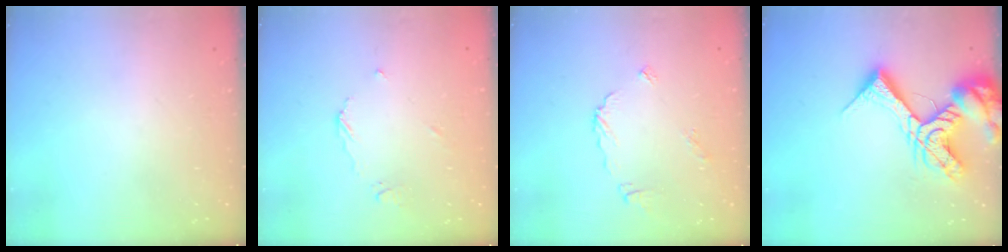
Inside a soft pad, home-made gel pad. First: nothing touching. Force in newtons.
{"total": 4.2, "press": 4.2, "slide": 0.4}
{"total": 7.0, "press": 7.0, "slide": 0.4}
{"total": 17.2, "press": 17.1, "slide": 1.9}